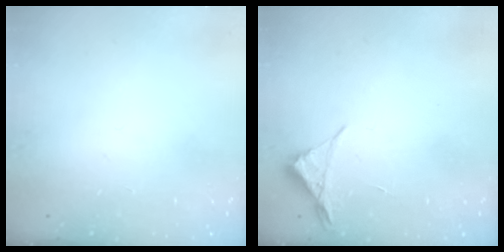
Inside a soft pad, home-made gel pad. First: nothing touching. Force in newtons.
{"total": 3.5, "press": 3.5, "slide": 0.6}